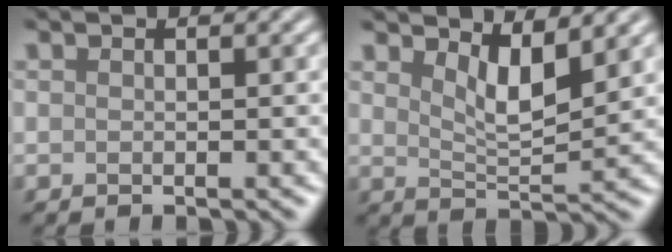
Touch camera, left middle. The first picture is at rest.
{"total": 3.7, "force": [2.0, 1.1, 2.9], "torque": [-0.055, -0.011, 0.042]}